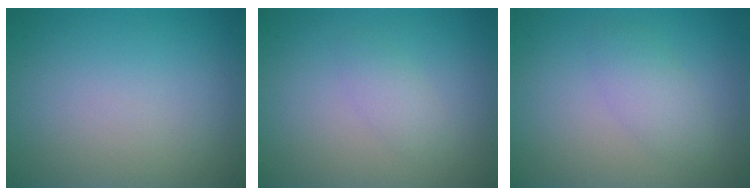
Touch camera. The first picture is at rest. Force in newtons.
{"total": 2.5, "press": 2.4, "slide": 0.3}
{"total": 2.3, "press": 2.3, "slide": 0.0}